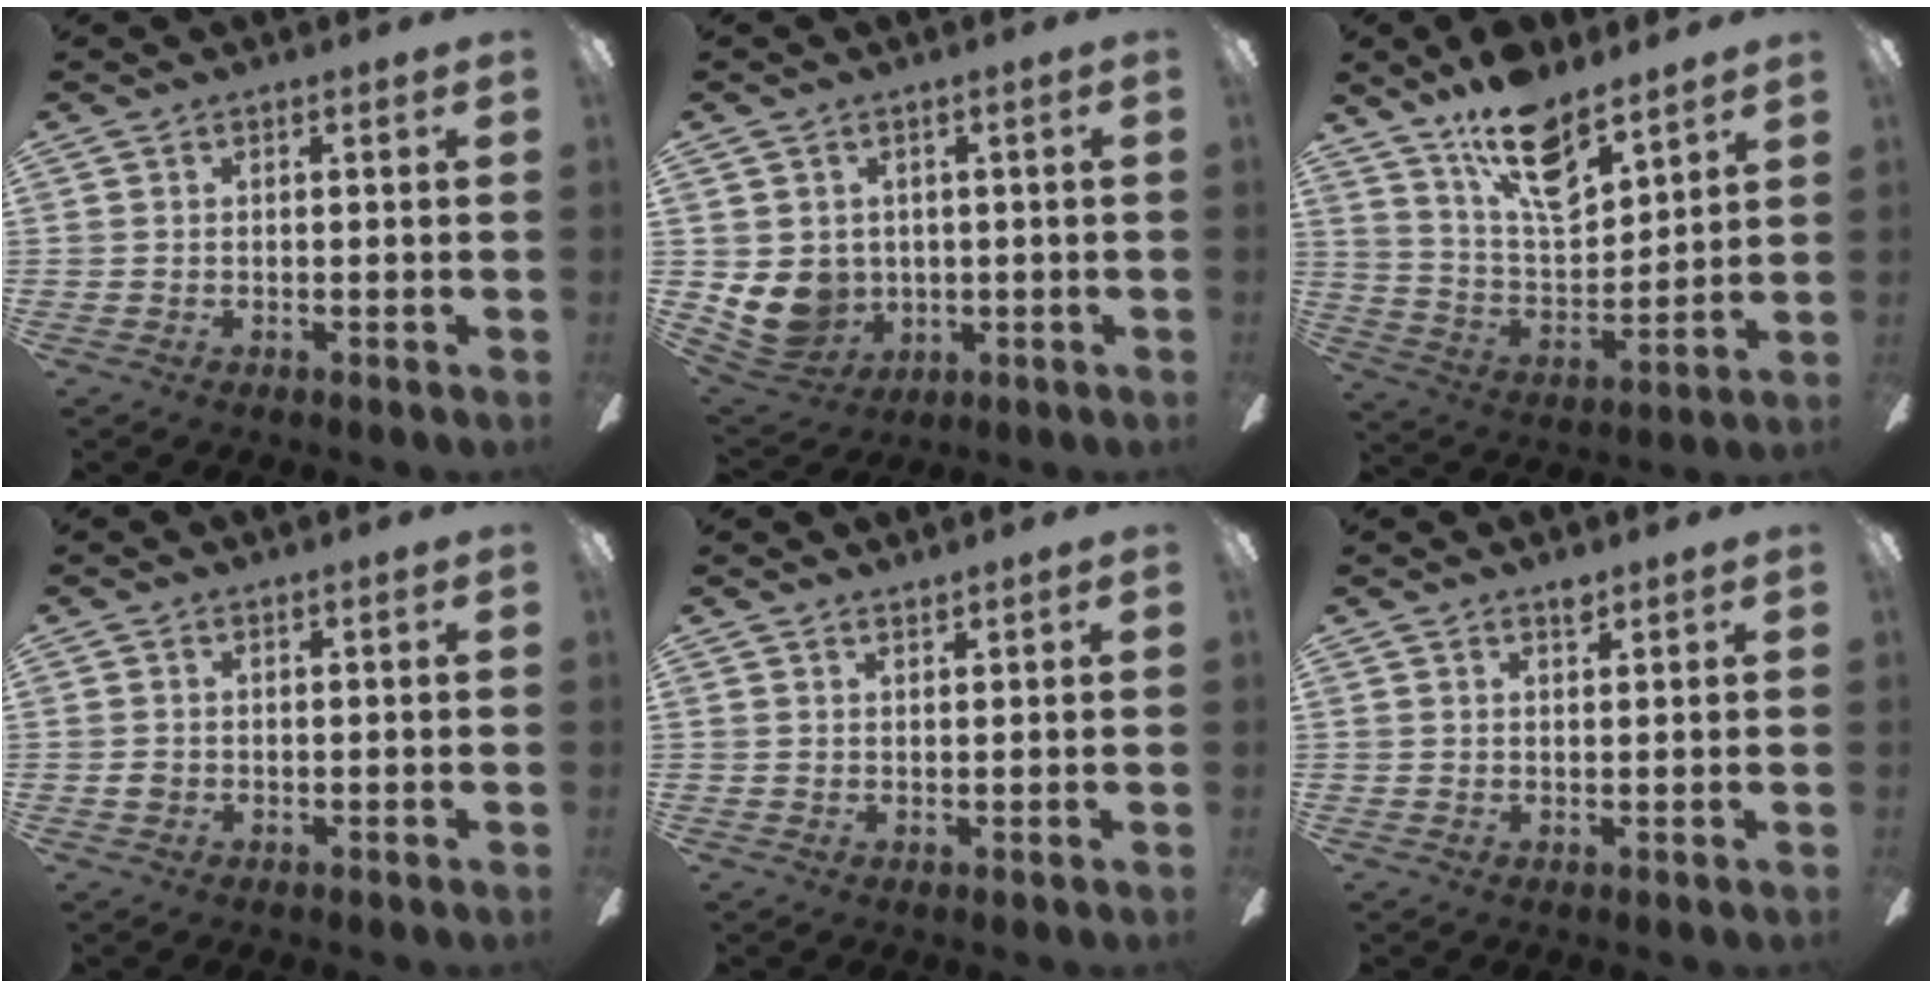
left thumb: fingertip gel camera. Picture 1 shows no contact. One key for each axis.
{"total": 9.1, "fx": 0.6, "fy": 8.3, "fz": 3.5, "tx": -0.112, "ty": -0.013, "tz": 0.016}
{"total": 16.9, "fx": 11.8, "fy": 7.1, "fz": 9.8, "tx": -0.172, "ty": -0.062, "tz": 0.208}
{"total": 0.9, "fx": 0.0, "fy": 0.8, "fz": 0.4, "tx": -0.006, "ty": 0.004, "tz": -0.001}
{"total": 1.4, "fx": 1.4, "fy": 0.0, "fz": 0.1, "tx": -0.003, "ty": -0.002, "tz": 0.026}
{"total": 1.7, "fx": 1.6, "fy": 0.4, "fz": 0.6, "tx": 0.002, "ty": -0.008, "tz": 0.025}